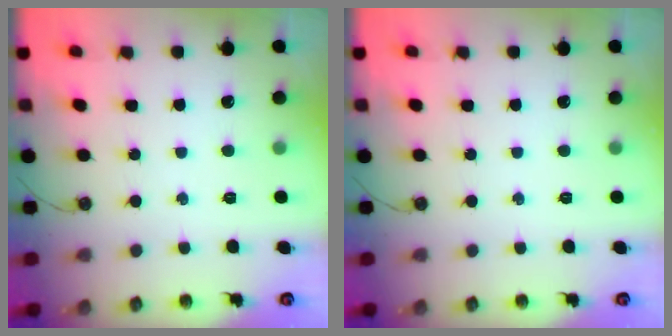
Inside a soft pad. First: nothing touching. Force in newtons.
{"total": 0.0}